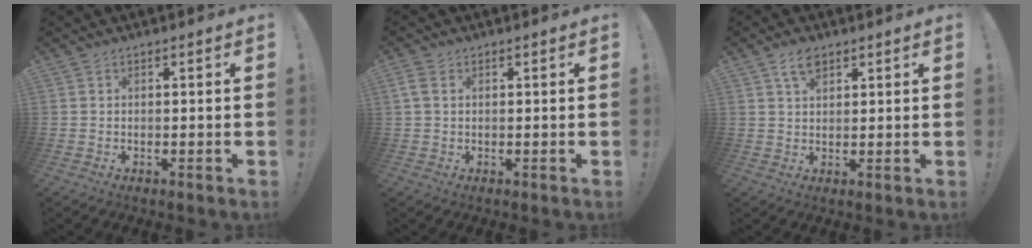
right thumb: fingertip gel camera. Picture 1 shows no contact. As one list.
[{"total": 2.6, "force": [0.9, 1.6, 1.8], "torque": [-0.041, 0.006, 0.019]}, {"total": 4.7, "force": [2.7, 2.5, 2.8], "torque": [-0.047, -0.005, 0.048]}]